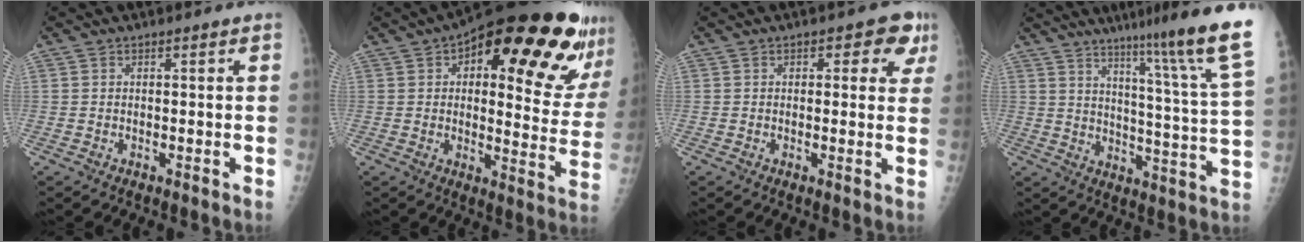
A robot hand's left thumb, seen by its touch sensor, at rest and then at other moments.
{"total": 26.6, "force": [14.2, 9.2, 20.6], "torque": [-0.239, -0.028, 0.186]}
{"total": 5.8, "force": [2.6, 3.2, 4.1], "torque": [-0.006, -0.003, 0.020]}
{"total": 20.2, "force": [14.6, -0.4, 13.9], "torque": [-0.174, -0.093, 0.196]}